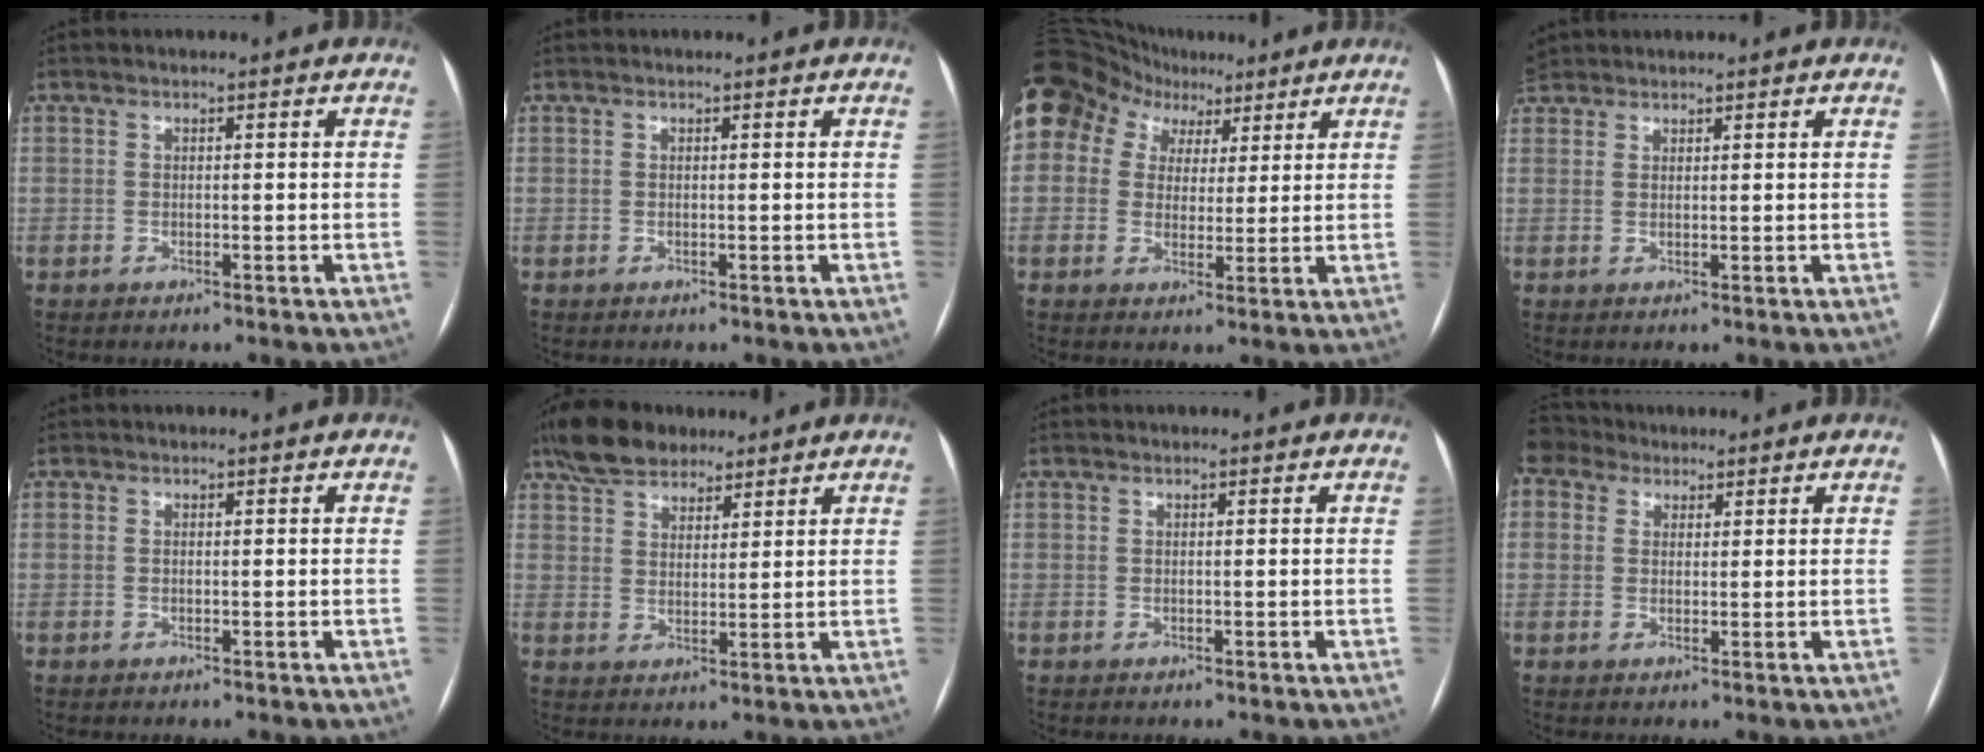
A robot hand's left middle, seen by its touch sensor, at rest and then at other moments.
{"total": 0.0}
{"total": 23.8, "force": [12.6, 17.7, 9.8], "torque": [-0.289, 0.104, 0.233]}
{"total": 3.6, "force": [3.0, 1.8, 0.5], "torque": [-0.016, 0.016, 0.060]}
{"total": 0.0}
{"total": 8.7, "force": [6.9, 4.1, 3.5], "torque": [-0.066, 0.024, 0.124]}
{"total": 0.0}
{"total": 5.0, "force": [3.7, 3.2, 0.8], "torque": [-0.026, 0.031, 0.073]}